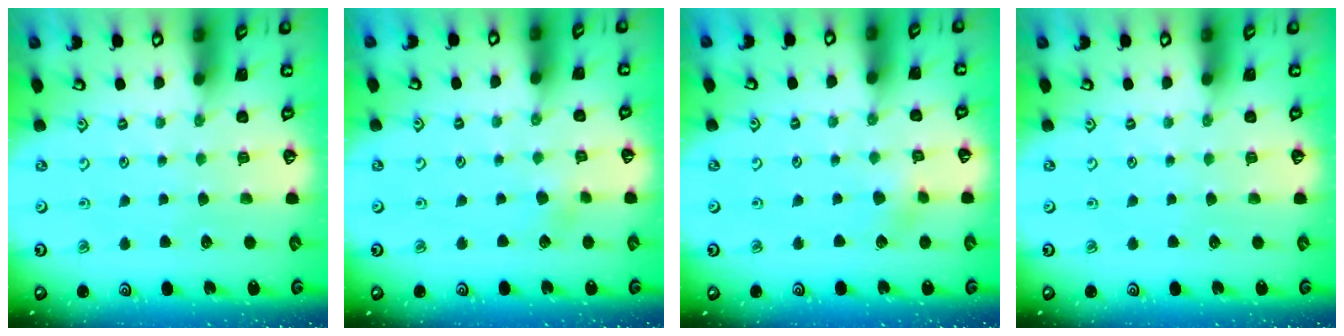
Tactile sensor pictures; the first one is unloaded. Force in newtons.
{"total": 2.9, "press": 2.8, "slide": 0.9}
{"total": 4.2, "press": 4.2, "slide": 0.4}
{"total": 0.0}